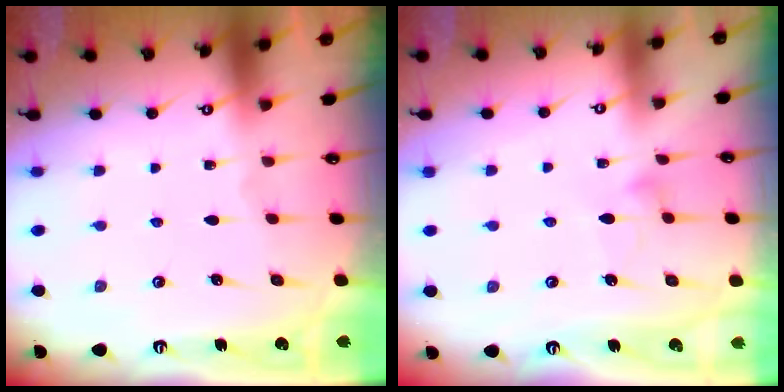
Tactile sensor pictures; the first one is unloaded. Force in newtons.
{"total": 6.4, "press": 6.4, "slide": 0.5}